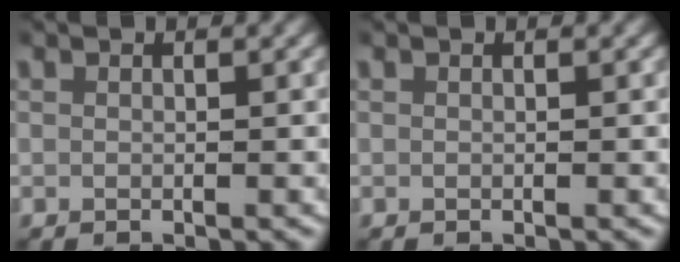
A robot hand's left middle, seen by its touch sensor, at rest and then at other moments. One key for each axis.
{"total": 0.0}